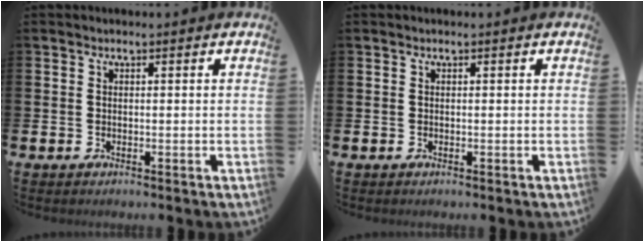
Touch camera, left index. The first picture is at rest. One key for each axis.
{"total": 0.0}